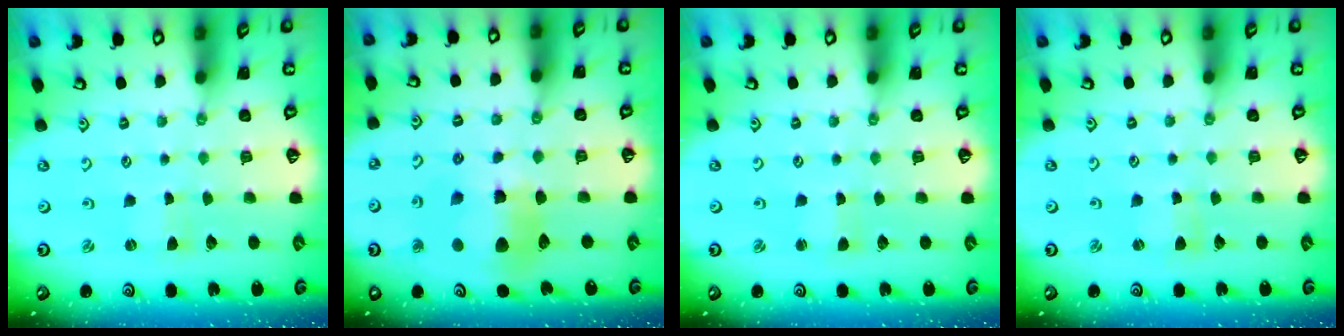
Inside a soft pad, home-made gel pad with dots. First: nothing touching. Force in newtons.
{"total": 12.8, "press": 12.7, "slide": 2.0}
{"total": 1.0, "press": 1.0, "slide": 0.1}
{"total": 0.8, "press": 0.8, "slide": 0.1}